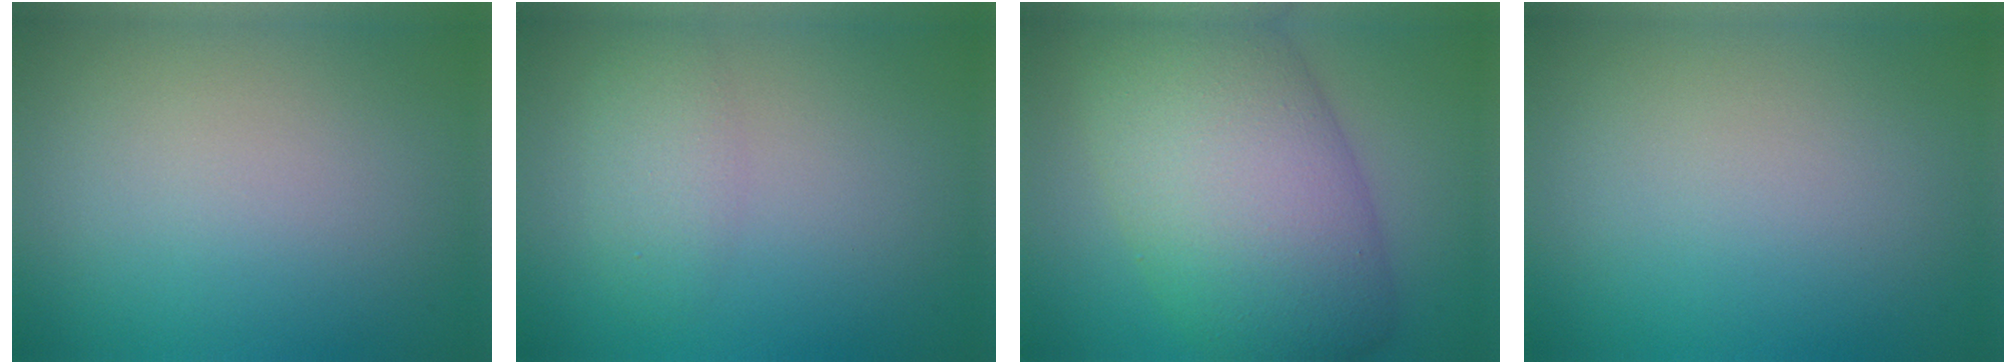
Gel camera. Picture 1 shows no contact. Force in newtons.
{"total": 2.2, "press": 2.2, "slide": 0.1}
{"total": 12.2, "press": 12.1, "slide": 0.8}
{"total": 0.0}